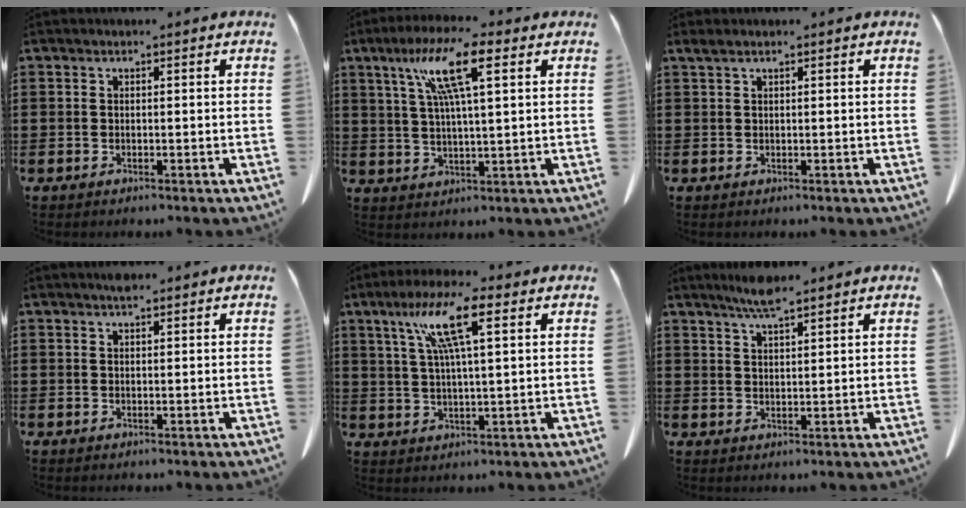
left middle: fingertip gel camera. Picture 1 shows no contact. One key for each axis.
{"total": 10.7, "fx": 5.1, "fy": 1.5, "fz": 9.3, "tx": -0.198, "ty": 0.008, "tz": 0.082}
{"total": 0.9, "fx": 0.6, "fy": 0.1, "fz": 0.7, "tx": -0.015, "ty": 0.002, "tz": 0.011}
{"total": 1.2, "fx": 0.9, "fy": 0.3, "fz": 0.7, "tx": -0.015, "ty": 0.002, "tz": 0.016}
{"total": 10.3, "fx": 4.7, "fy": 1.5, "fz": 9.1, "tx": -0.192, "ty": 0.009, "tz": 0.076}
{"total": 3.8, "fx": 3.2, "fy": 0.2, "fz": 2.0, "tx": -0.048, "ty": -0.002, "tz": 0.056}